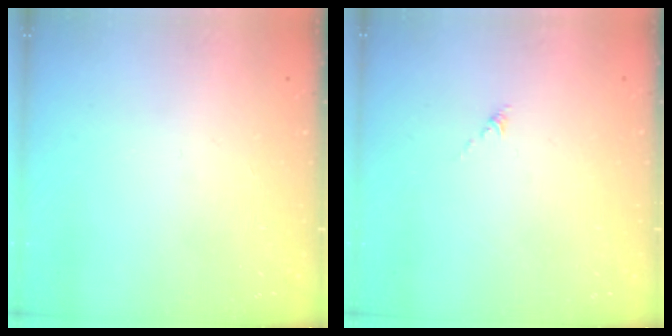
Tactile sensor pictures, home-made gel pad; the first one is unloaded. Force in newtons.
{"total": 0.0}